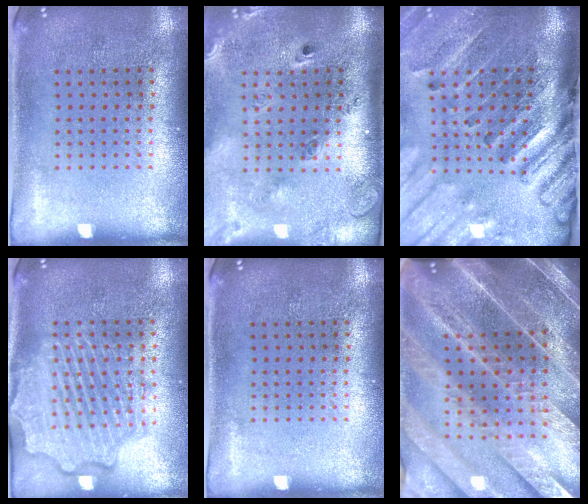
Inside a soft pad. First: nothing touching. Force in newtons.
{"total": 2.8, "press": 1.9, "slide": 2.0}
{"total": 4.4, "press": 3.2, "slide": 3.0}
{"total": 3.1, "press": 3.1, "slide": 0.3}
{"total": 0.0}
{"total": 4.8, "press": 4.2, "slide": 2.2}